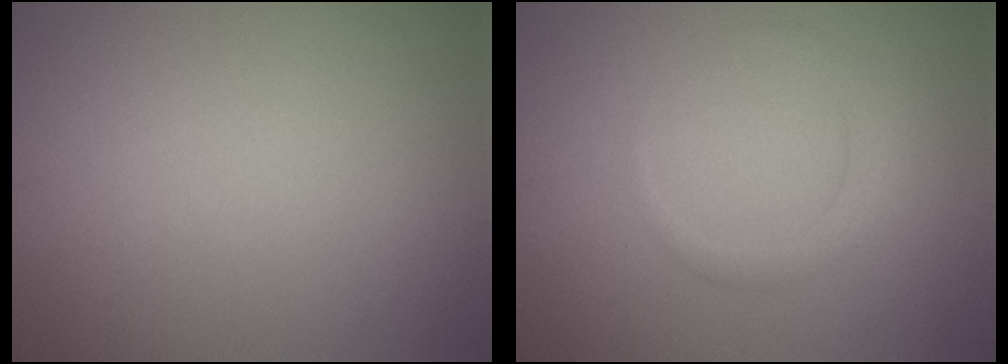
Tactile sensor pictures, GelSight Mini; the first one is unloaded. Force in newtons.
{"total": 1.7, "press": 1.7, "slide": 0.1}